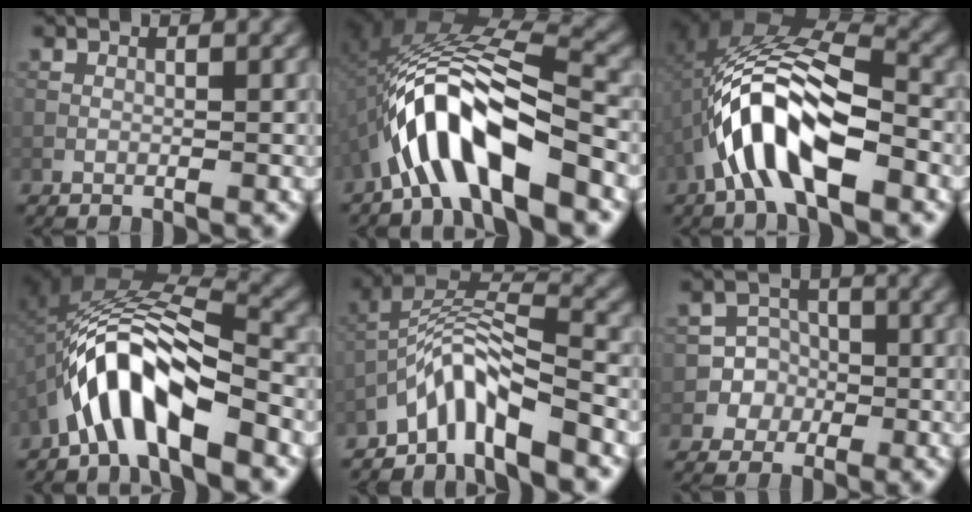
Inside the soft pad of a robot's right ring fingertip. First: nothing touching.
{"total": 10.0, "force": [-5.0, 2.8, 8.2], "torque": [-0.151, 0.019, -0.088]}
{"total": 9.2, "force": [-3.6, 3.5, 7.7], "torque": [-0.149, 0.020, -0.063]}
{"total": 8.1, "force": [-4.2, 2.4, 6.5], "torque": [-0.113, 0.018, -0.072]}
{"total": 5.4, "force": [-3.8, 1.3, 3.6], "torque": [-0.066, 0.009, -0.073]}
{"total": 4.3, "force": [-1.4, 4.1, -0.1], "torque": [0.024, 0.013, -0.032]}